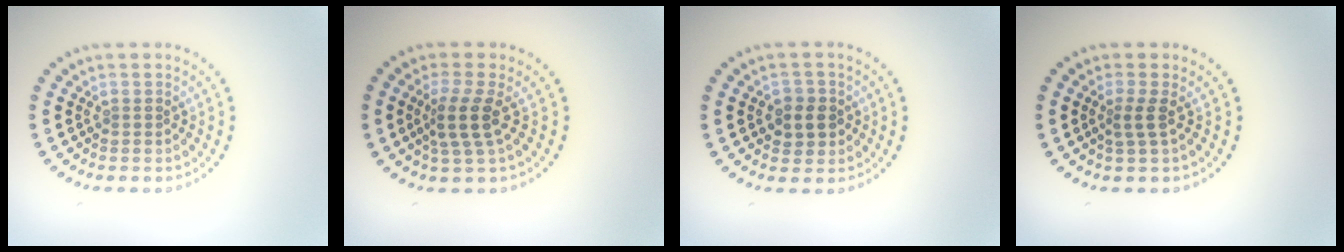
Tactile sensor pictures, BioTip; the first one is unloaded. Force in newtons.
{"total": 2.9, "press": 2.2, "slide": 1.8}
{"total": 2.4, "press": 2.3, "slide": 0.6}
{"total": 1.7, "press": 1.1, "slide": 1.2}